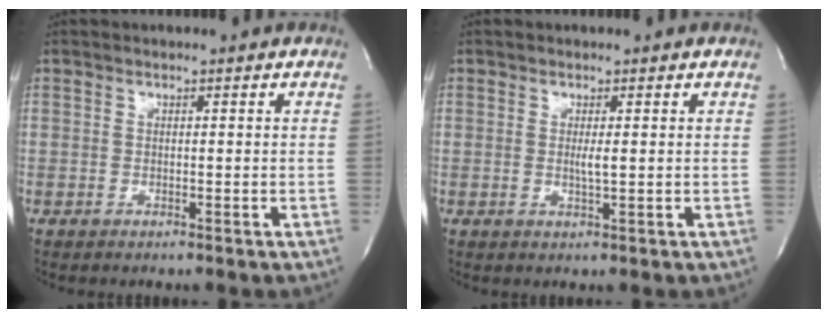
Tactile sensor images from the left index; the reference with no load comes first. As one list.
[{"total": 1.4, "force": [0.1, 0.0, 1.4], "torque": [-0.032, -0.005, 0.002]}]